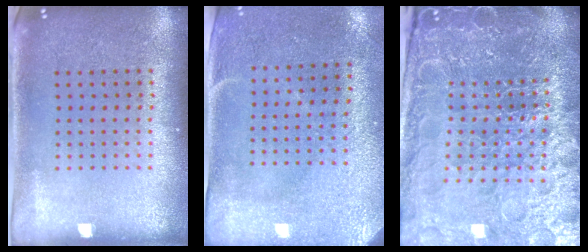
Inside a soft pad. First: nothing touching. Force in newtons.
{"total": 2.9, "press": 2.4, "slide": 1.6}
{"total": 6.1, "press": 5.4, "slide": 2.8}